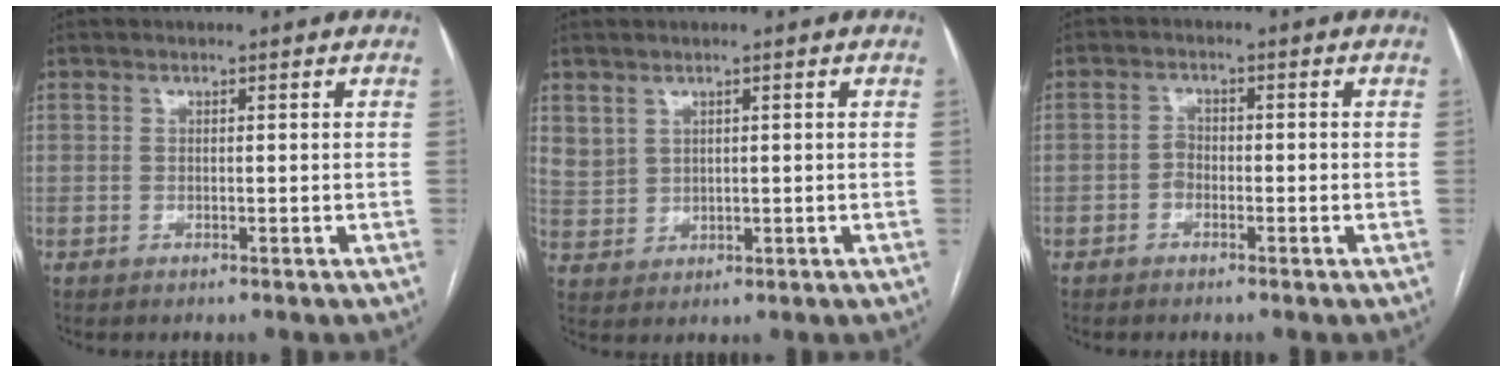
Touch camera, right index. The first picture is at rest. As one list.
[{"total": 3.8, "force": [2.4, 2.8, 1.1], "torque": [-0.024, 0.002, 0.060]}, {"total": 1.7, "force": [-0.8, 1.3, 0.8], "torque": [-0.009, 0.007, -0.016]}]